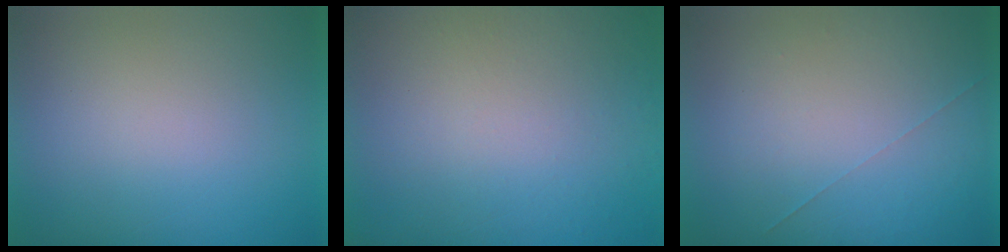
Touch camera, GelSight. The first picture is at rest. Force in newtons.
{"total": 5.0}
{"total": 1.0}